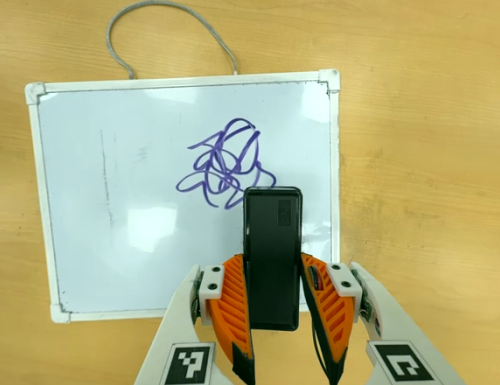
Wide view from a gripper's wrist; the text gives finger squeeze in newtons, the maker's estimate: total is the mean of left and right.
{"total": 3.6, "left": 2.1, "right": 5.0}